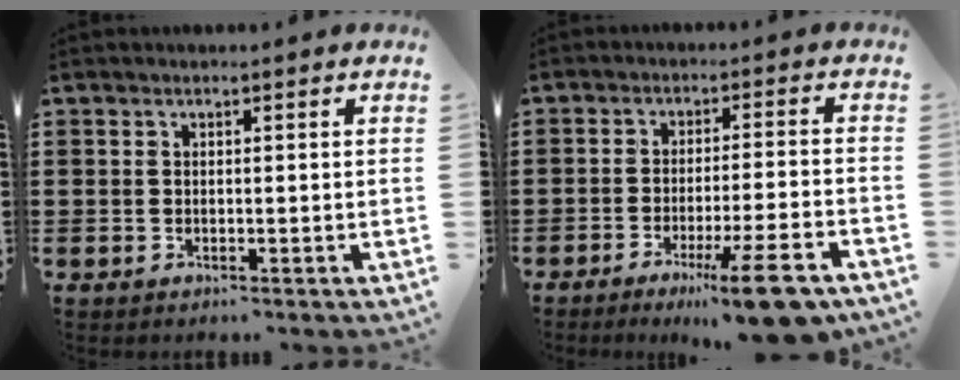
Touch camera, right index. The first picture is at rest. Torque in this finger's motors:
{"motor_torque": [0.86, -0.76, 0.01, -0.06]}